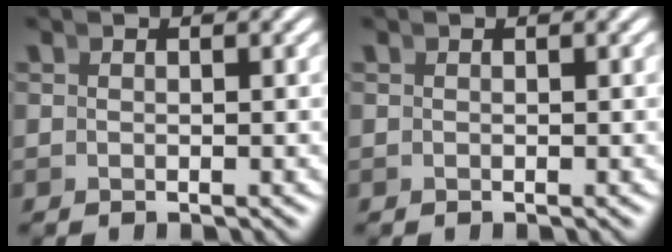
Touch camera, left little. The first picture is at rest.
{"total": 0.0}